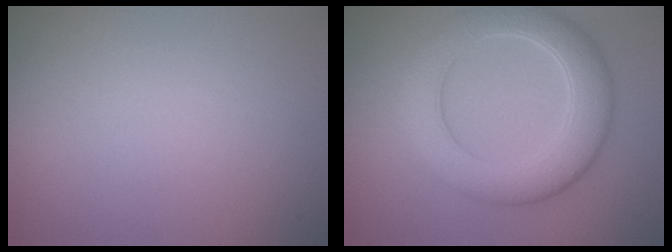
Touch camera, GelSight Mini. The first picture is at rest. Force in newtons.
{"total": 6.2, "press": 6.2, "slide": 0.7}